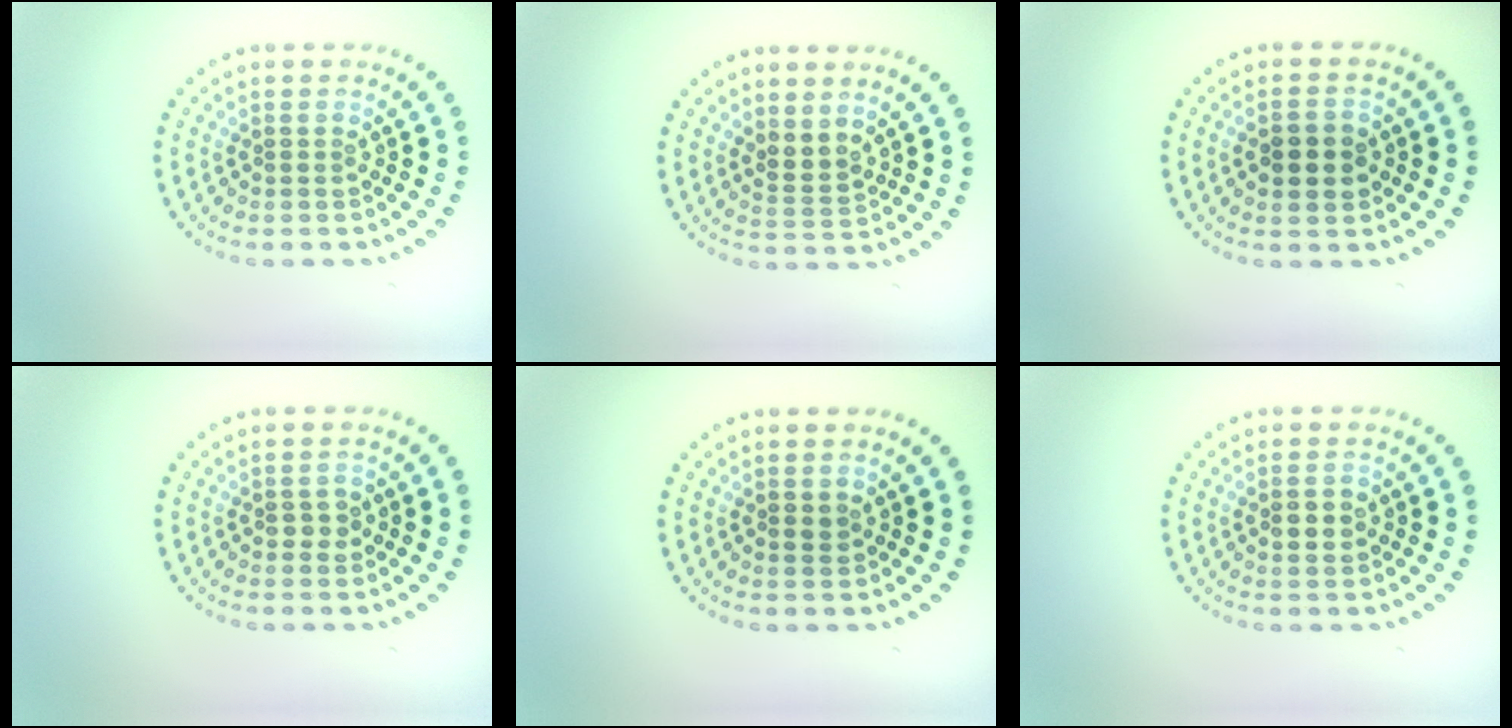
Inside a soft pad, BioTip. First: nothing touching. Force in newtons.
{"total": 2.0, "press": 1.5, "slide": 1.4}
{"total": 3.7, "press": 3.7, "slide": 0.1}
{"total": 1.2, "press": 1.2, "slide": 0.1}
{"total": 1.0, "press": 1.0, "slide": 0.2}
{"total": 2.2, "press": 2.2, "slide": 0.1}